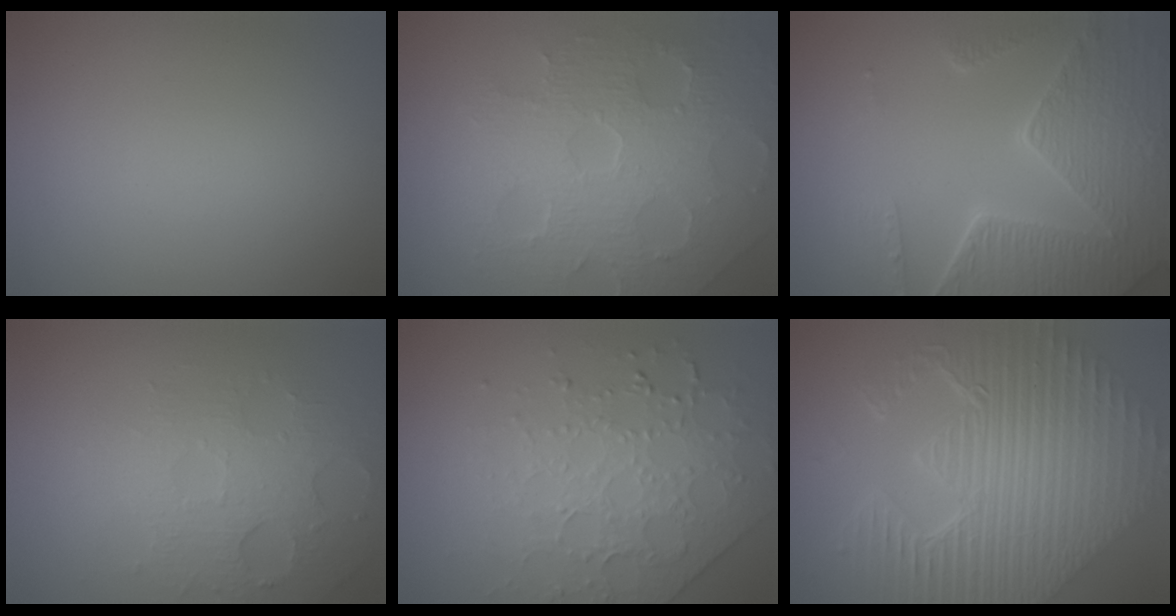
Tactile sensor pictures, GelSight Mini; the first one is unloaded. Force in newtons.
{"total": 8.4, "press": 5.7, "slide": 6.1}
{"total": 8.4, "press": 6.2, "slide": 5.7}
{"total": 3.6, "press": 3.3, "slide": 1.5}
{"total": 3.8, "press": 3.6, "slide": 1.4}
{"total": 12.0, "press": 7.8, "slide": 9.1}